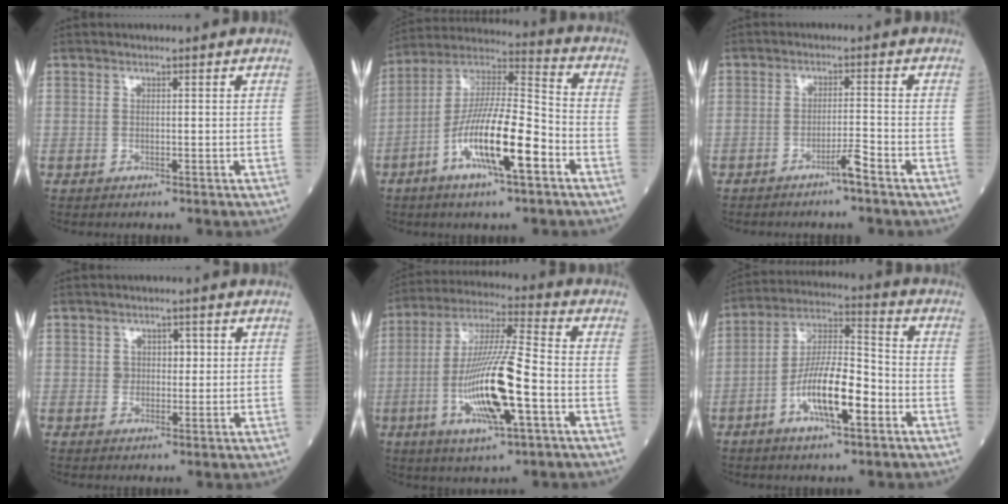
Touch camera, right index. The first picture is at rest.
{"total": 15.5, "force": [-6.1, 2.5, 14.0], "torque": [-0.264, -0.001, -0.113]}
{"total": 2.8, "force": [-2.1, -0.4, 1.8], "torque": [-0.029, -0.001, -0.040]}
{"total": 2.8, "force": [0.6, 2.1, 1.8], "torque": [-0.018, 0.006, 0.008]}
{"total": 15.9, "force": [-4.3, 1.8, 15.2], "torque": [-0.301, -0.008, -0.078]}
{"total": 12.3, "force": [-4.6, 3.0, 11.0], "torque": [-0.210, 0.007, -0.086]}